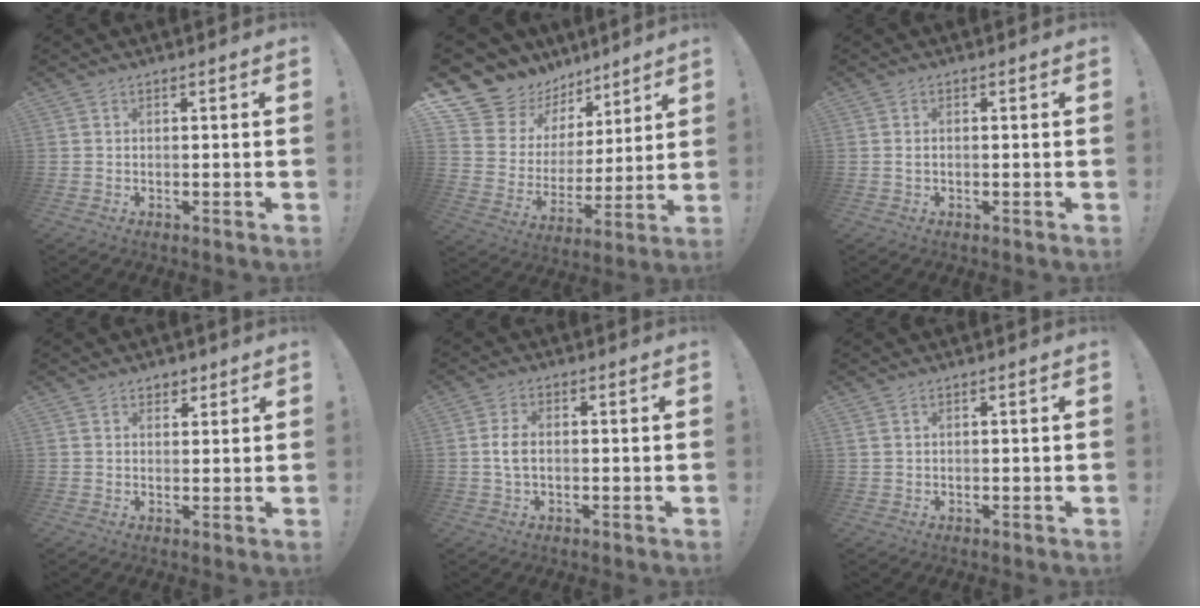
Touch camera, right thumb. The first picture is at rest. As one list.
[{"total": 13.9, "force": [11.0, 8.2, 2.4], "torque": [-0.054, -0.091, 0.219]}, {"total": 0.9, "force": [0.1, 0.4, 0.8], "torque": [-0.014, 0.002, 0.002]}, {"total": 2.9, "force": [1.9, 2.2, 0.5], "torque": [0.006, -0.008, 0.033]}, {"total": 4.1, "force": [-0.3, 2.2, 3.5], "torque": [-0.071, 0.003, -0.007]}, {"total": 1.1, "force": [0.7, 0.5, 0.7], "torque": [-0.015, 0.002, 0.013]}]